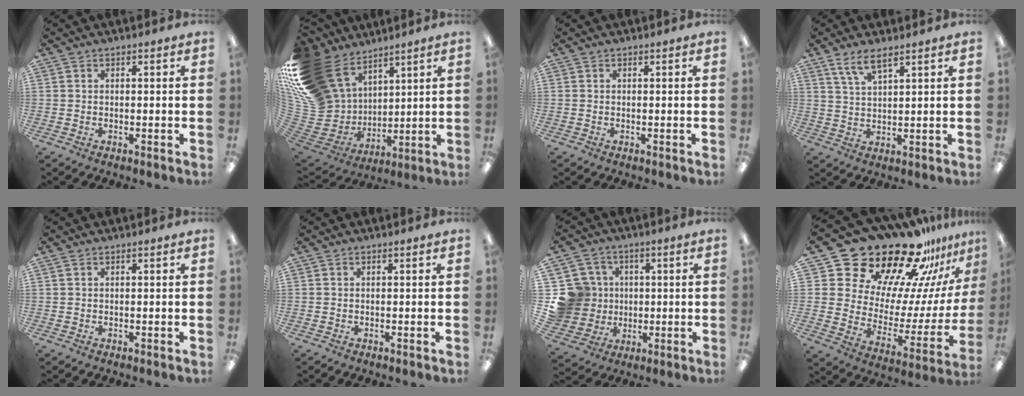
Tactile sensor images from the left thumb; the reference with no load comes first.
{"total": 23.4, "force": [12.2, 16.7, 11.0], "torque": [-0.268, -0.081, 0.252]}
{"total": 0.0}
{"total": 5.8, "force": [4.4, 1.4, 3.5], "torque": [-0.078, -0.014, 0.079]}
{"total": 0.6, "force": [0.3, 0.3, 0.4], "torque": [-0.009, 0.003, 0.005]}
{"total": 0.0}
{"total": 13.9, "force": [0.5, 13.3, 4.0], "torque": [-0.113, 0.015, 0.024]}
{"total": 27.3, "force": [22.4, 12.3, 9.8], "torque": [-0.142, -0.185, 0.403]}